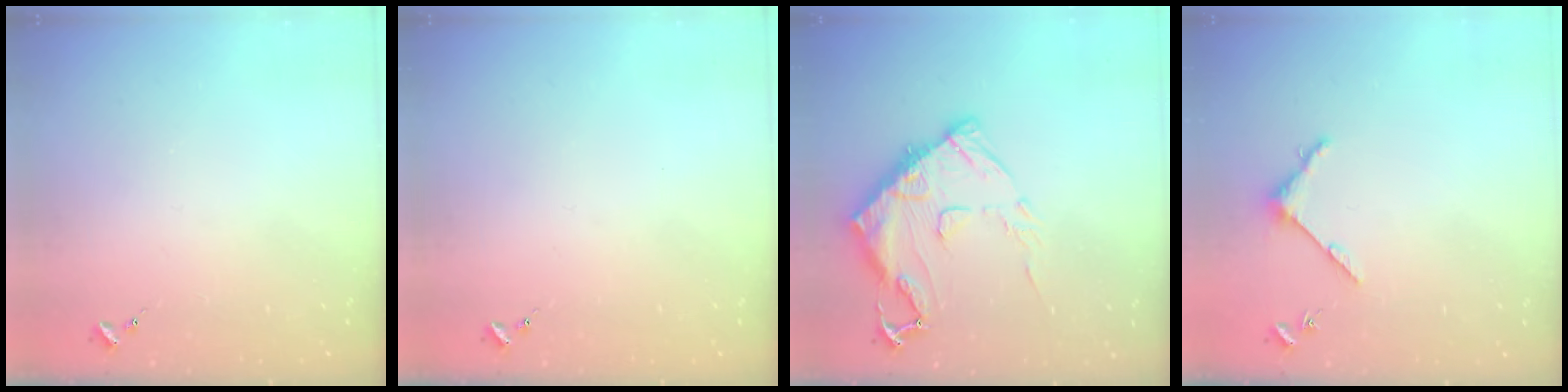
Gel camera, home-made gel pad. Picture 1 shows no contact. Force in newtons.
{"total": 0.0}
{"total": 15.5, "press": 15.5, "slide": 1.4}
{"total": 4.8, "press": 4.8, "slide": 0.6}